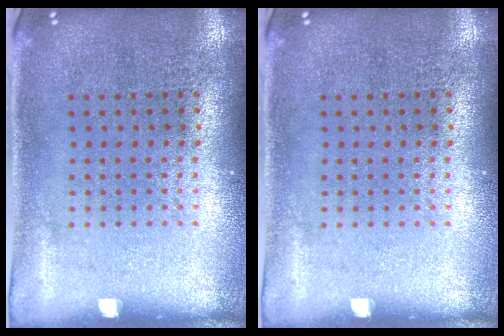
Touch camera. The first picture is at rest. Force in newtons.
{"total": 0.0}